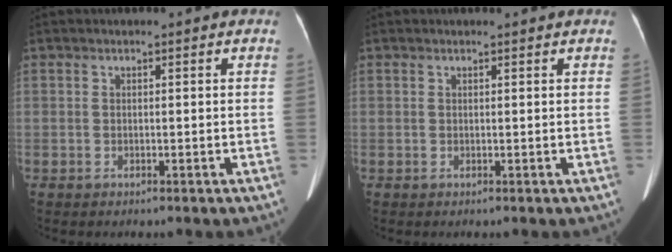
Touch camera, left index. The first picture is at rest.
{"total": 0.7, "force": [0.7, 0.0, 0.2], "torque": [-0.008, 0.002, 0.008]}